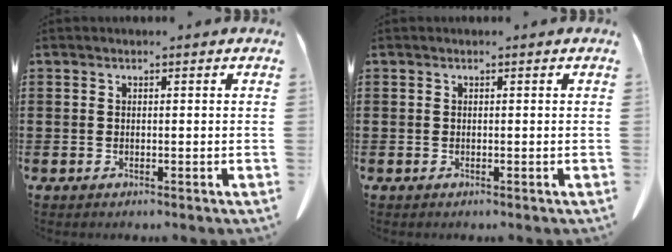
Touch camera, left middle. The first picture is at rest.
{"total": 0.0}